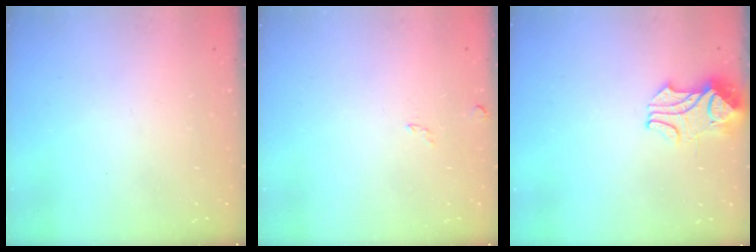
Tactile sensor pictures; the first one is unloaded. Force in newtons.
{"total": 2.6, "press": 2.5, "slide": 0.5}
{"total": 2.3, "press": 2.2, "slide": 0.8}